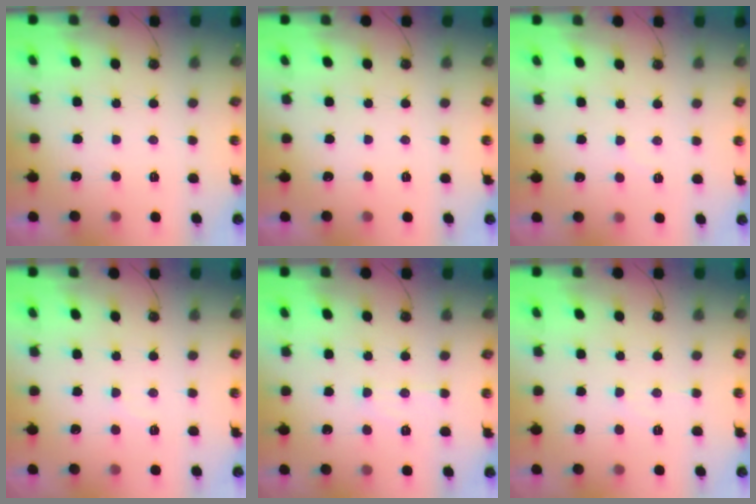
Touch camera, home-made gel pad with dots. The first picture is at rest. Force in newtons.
{"total": 0.0}
{"total": 3.7, "press": 3.7, "slide": 0.6}
{"total": 5.3, "press": 5.2, "slide": 0.8}
{"total": 6.5, "press": 6.5, "slide": 0.6}
{"total": 4.3, "press": 4.3, "slide": 0.7}